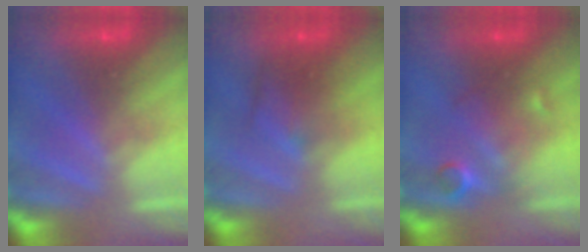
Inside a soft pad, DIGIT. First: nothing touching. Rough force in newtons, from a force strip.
{"total": 2.4}
{"total": 2.9}